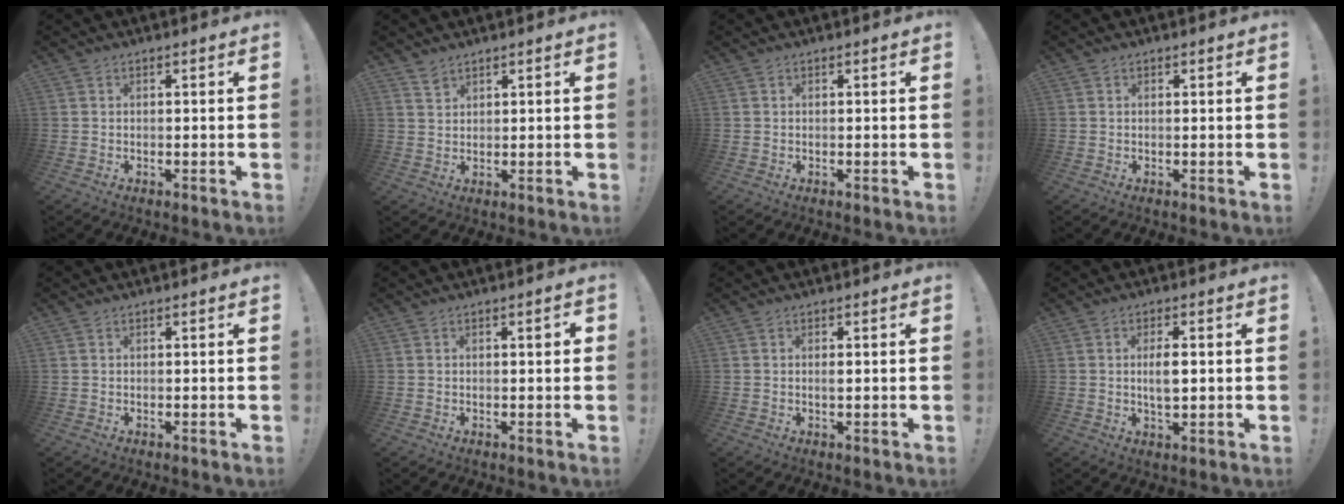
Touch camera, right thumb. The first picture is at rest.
{"total": 2.6, "force": [2.2, 1.2, 0.7], "torque": [-0.005, -0.015, 0.040]}
{"total": 0.0}
{"total": 0.0}
{"total": 0.0}
{"total": 1.6, "force": [0.4, 0.3, 1.5], "torque": [-0.014, -0.005, 0.002]}
{"total": 1.0, "force": [0.0, 0.2, 1.0], "torque": [-0.013, -0.003, -0.002]}
{"total": 5.0, "force": [0.3, 2.0, 4.6], "torque": [-0.071, -0.007, -0.002]}